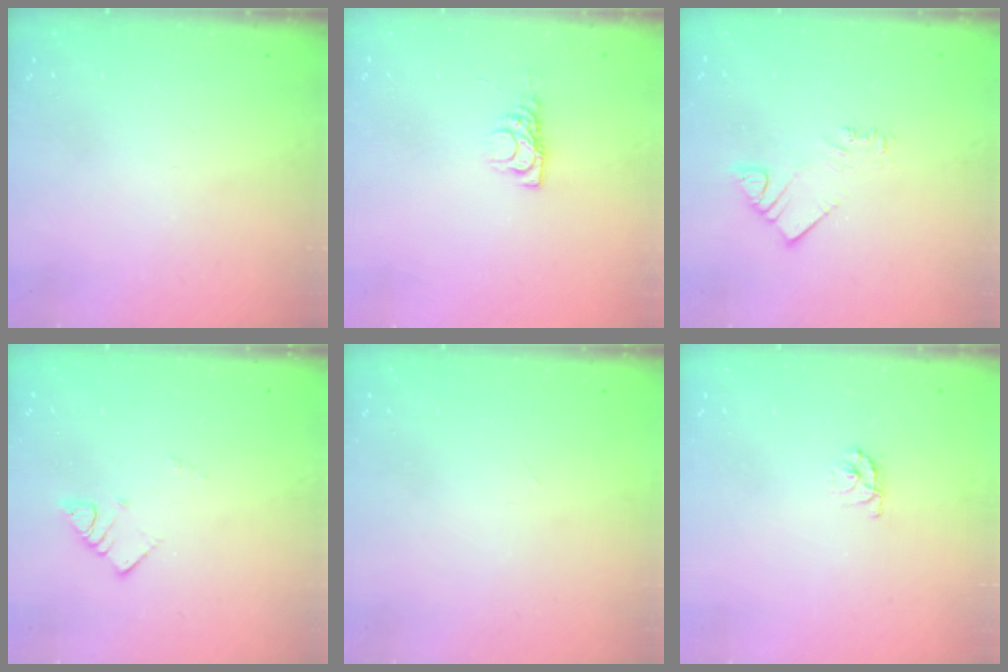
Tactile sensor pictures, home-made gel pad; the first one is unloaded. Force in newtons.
{"total": 5.4, "press": 5.4, "slide": 0.6}
{"total": 3.2, "press": 3.2, "slide": 0.2}
{"total": 2.4, "press": 2.4, "slide": 0.1}
{"total": 0.0}
{"total": 4.5, "press": 4.5, "slide": 0.3}